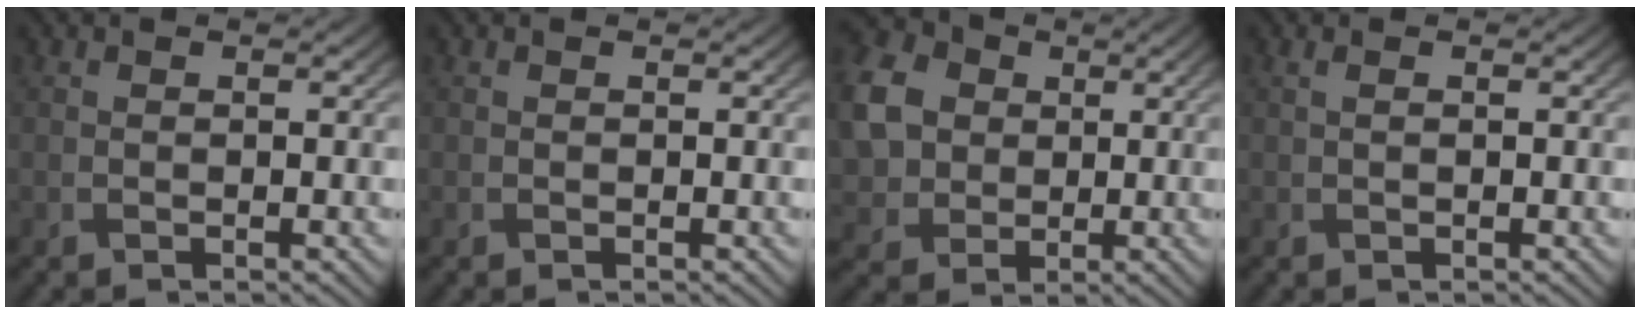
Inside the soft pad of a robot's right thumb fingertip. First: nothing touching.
{"total": 0.0}
{"total": 9.0, "force": [1.3, 7.7, 4.4], "torque": [-0.135, 0.004, 0.023]}
{"total": 0.6, "force": [0.2, 0.1, 0.6], "torque": [-0.015, 0.005, 0.004]}